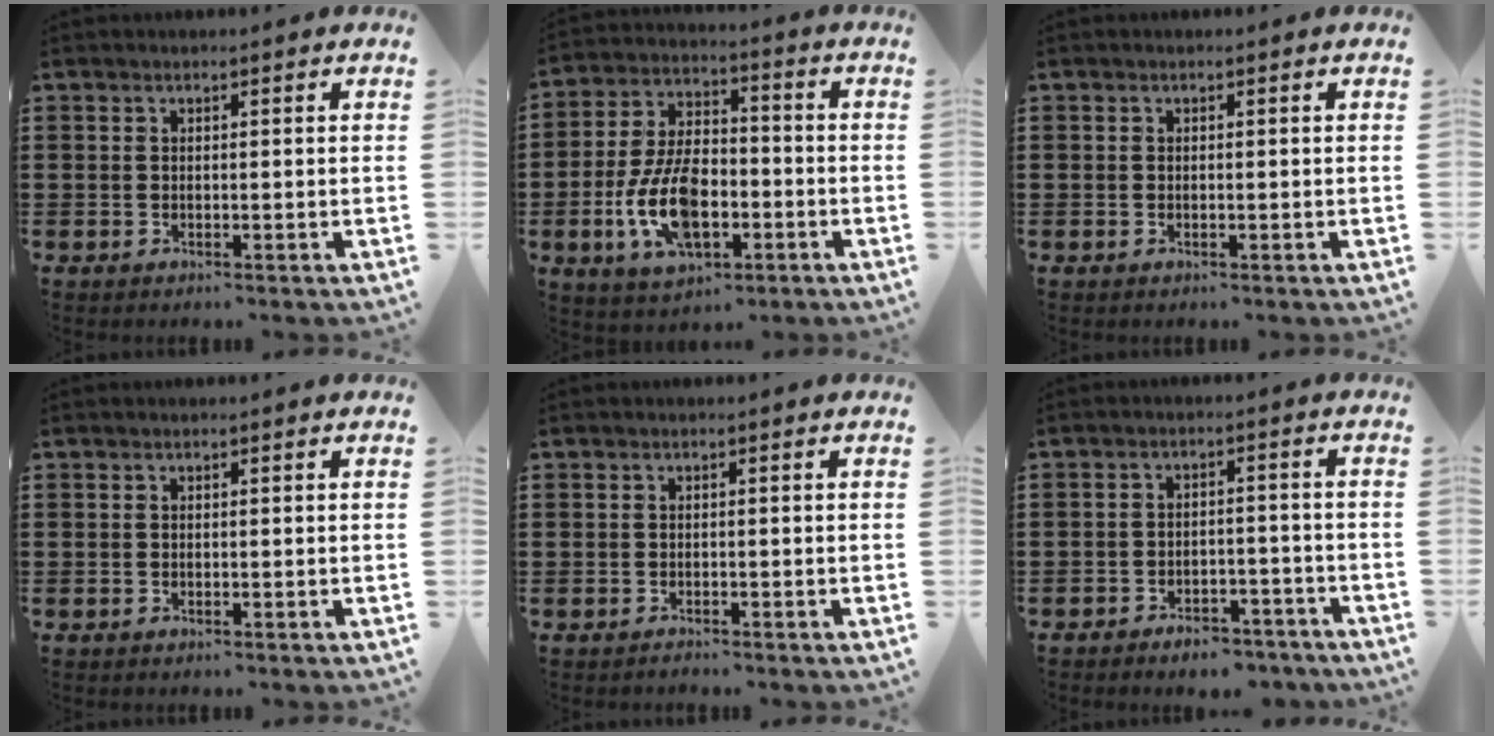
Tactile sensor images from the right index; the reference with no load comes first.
{"total": 11.6, "force": [-3.4, 6.0, 9.3], "torque": [-0.207, -0.001, -0.062]}
{"total": 0.0}
{"total": 0.0}
{"total": 0.5, "force": [-0.5, 0.1, -0.1], "torque": [0.000, 0.001, -0.011]}
{"total": 3.6, "force": [-3.5, 0.7, 0.7], "torque": [-0.013, 0.008, -0.069]}